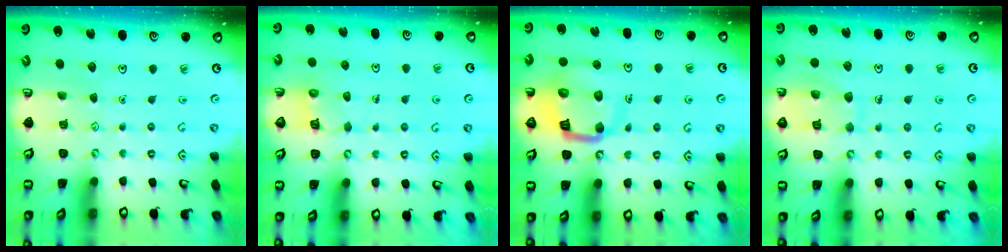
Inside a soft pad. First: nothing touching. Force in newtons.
{"total": 5.5, "press": 5.5, "slide": 0.5}
{"total": 13.2, "press": 13.1, "slide": 1.7}
{"total": 8.6, "press": 8.6, "slide": 0.8}